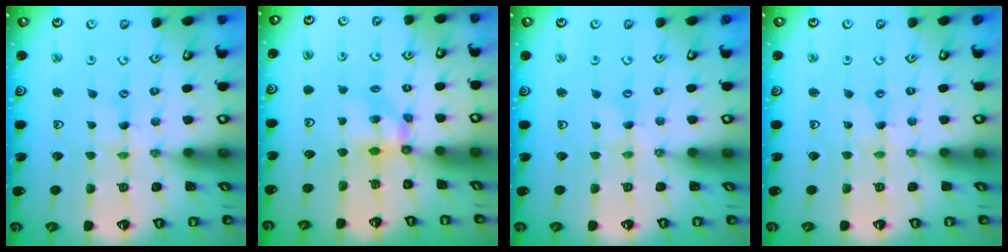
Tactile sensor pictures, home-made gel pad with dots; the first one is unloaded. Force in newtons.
{"total": 6.2, "press": 6.2, "slide": 0.1}
{"total": 0.0}
{"total": 0.0}